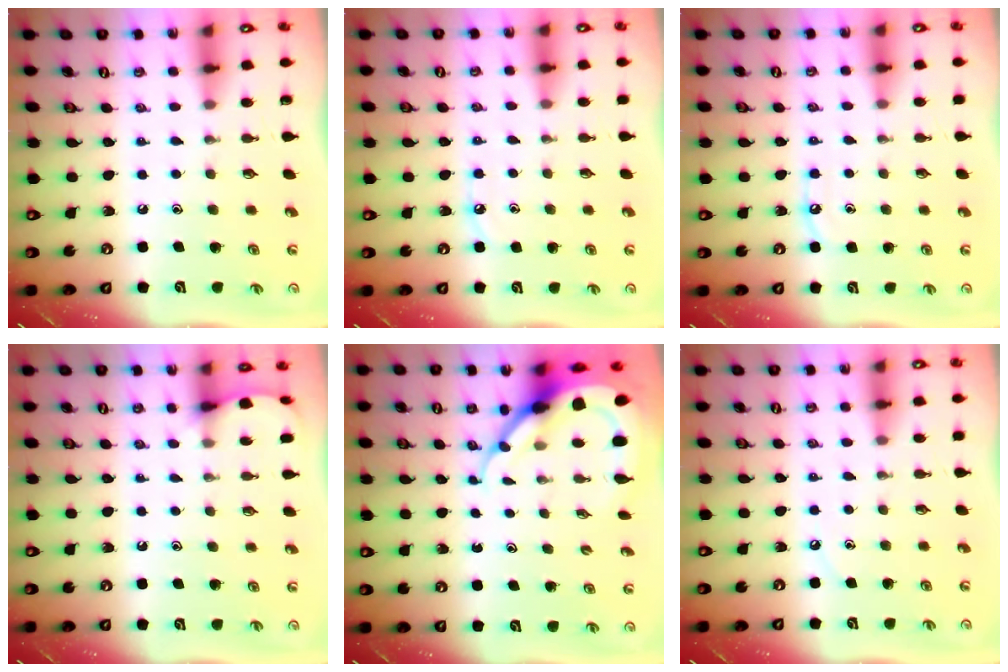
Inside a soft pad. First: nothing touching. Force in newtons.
{"total": 4.9, "press": 4.8, "slide": 0.7}
{"total": 5.0, "press": 4.9, "slide": 0.6}
{"total": 3.5, "press": 3.5, "slide": 0.5}
{"total": 8.9, "press": 8.8, "slide": 1.2}
{"total": 4.3, "press": 4.3, "slide": 0.6}